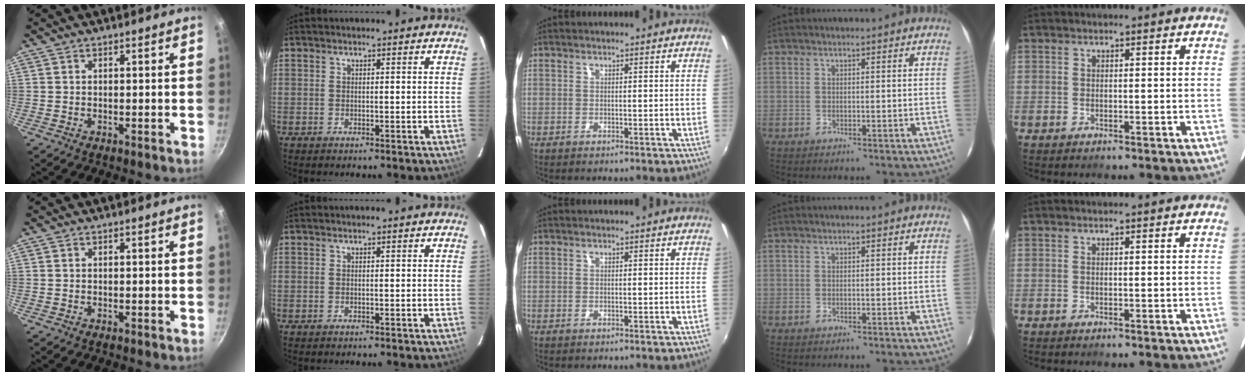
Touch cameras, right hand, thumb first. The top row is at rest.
{}